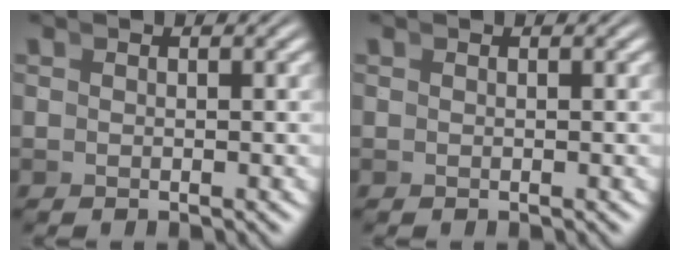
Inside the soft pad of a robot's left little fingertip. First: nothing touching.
{"total": 0.0}